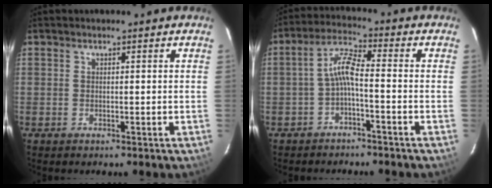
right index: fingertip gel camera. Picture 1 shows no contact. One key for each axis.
{"total": 4.9, "fx": -2.1, "fy": 0.7, "fz": 4.4, "tx": -0.105, "ty": 0.016, "tz": -0.038}